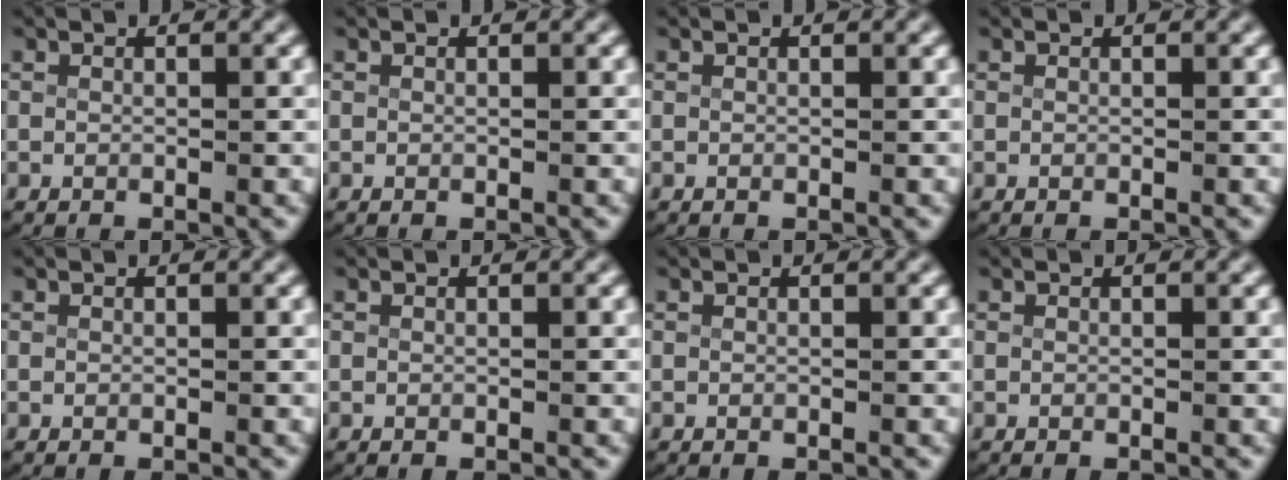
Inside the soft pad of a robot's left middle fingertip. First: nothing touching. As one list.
[{"total": 0.0}, {"total": 0.0}, {"total": 0.0}, {"total": 0.0}, {"total": 0.0}, {"total": 0.0}, {"total": 0.0}]